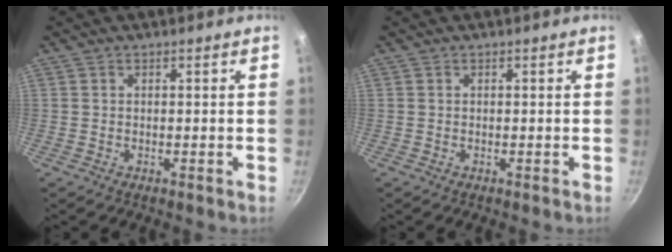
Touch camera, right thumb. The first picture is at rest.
{"total": 0.0}